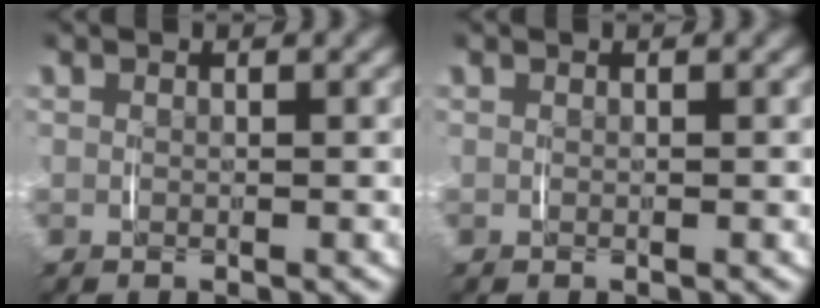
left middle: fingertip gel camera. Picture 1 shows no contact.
{"total": 0.0}